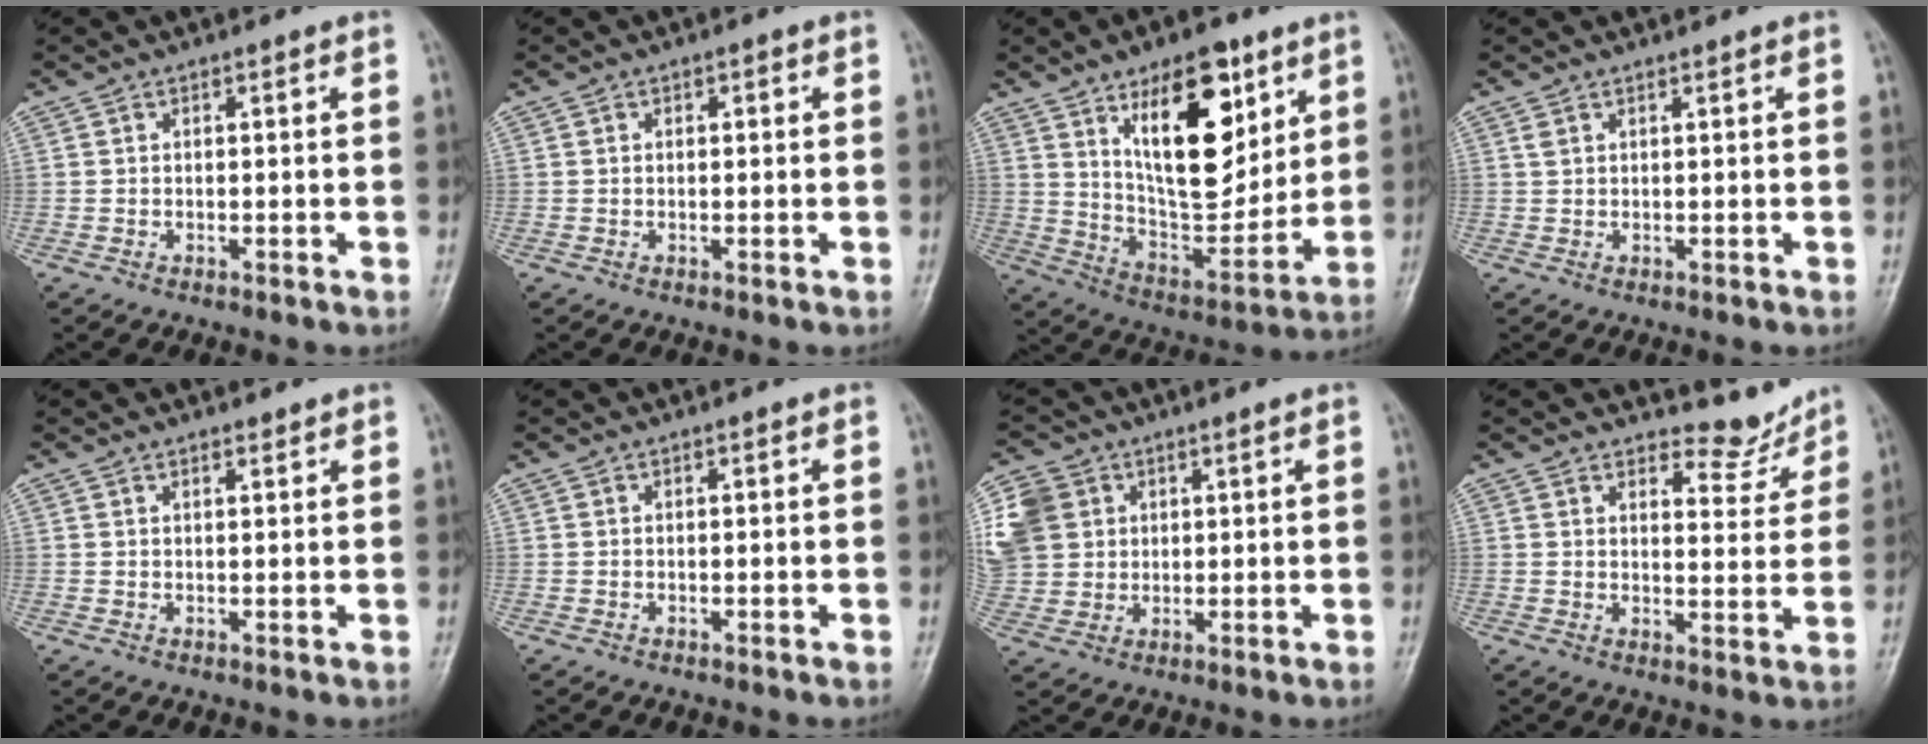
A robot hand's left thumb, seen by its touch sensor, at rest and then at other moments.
{"total": 0.8, "force": [0.1, 0.6, 0.5], "torque": [0.000, 0.004, -0.002]}
{"total": 19.7, "force": [8.9, 9.4, 14.8], "torque": [-0.172, -0.052, 0.159]}
{"total": 1.0, "force": [0.7, 0.4, 0.6], "torque": [-0.010, 0.004, 0.017]}
{"total": 1.1, "force": [1.0, 0.4, 0.3], "torque": [-0.002, -0.008, 0.014]}
{"total": 0.0}
{"total": 13.1, "force": [4.0, 11.1, 5.7], "torque": [-0.132, 0.015, 0.080]}
{"total": 5.9, "force": [5.4, 2.4, 0.4], "torque": [0.016, -0.053, 0.073]}